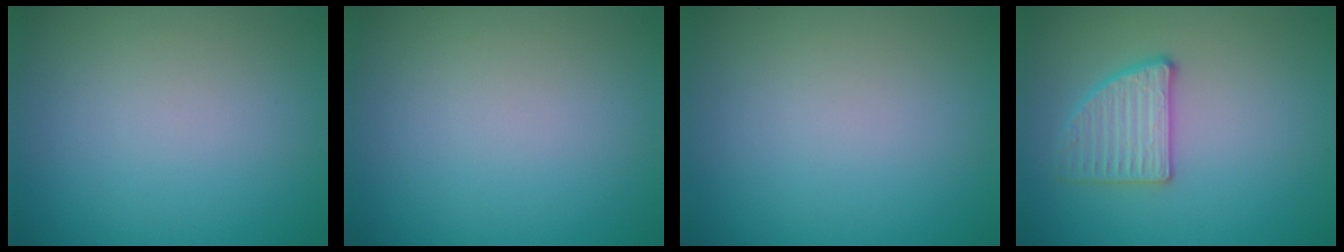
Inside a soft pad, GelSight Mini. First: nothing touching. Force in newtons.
{"total": 0.0}
{"total": 0.0}
{"total": 2.8, "press": 2.8, "slide": 0.3}